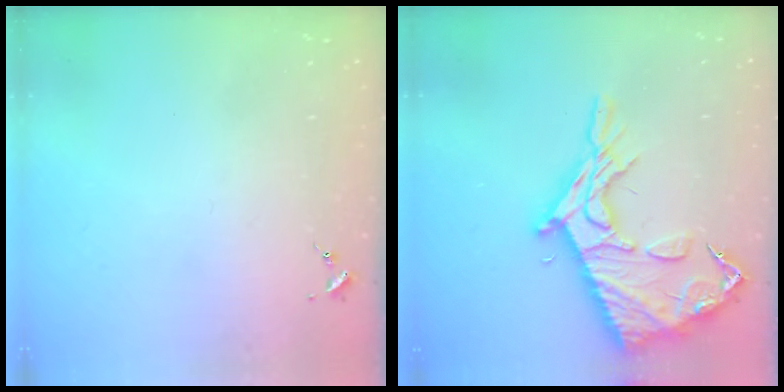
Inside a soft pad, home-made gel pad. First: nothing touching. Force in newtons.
{"total": 19.4, "press": 19.4, "slide": 1.4}